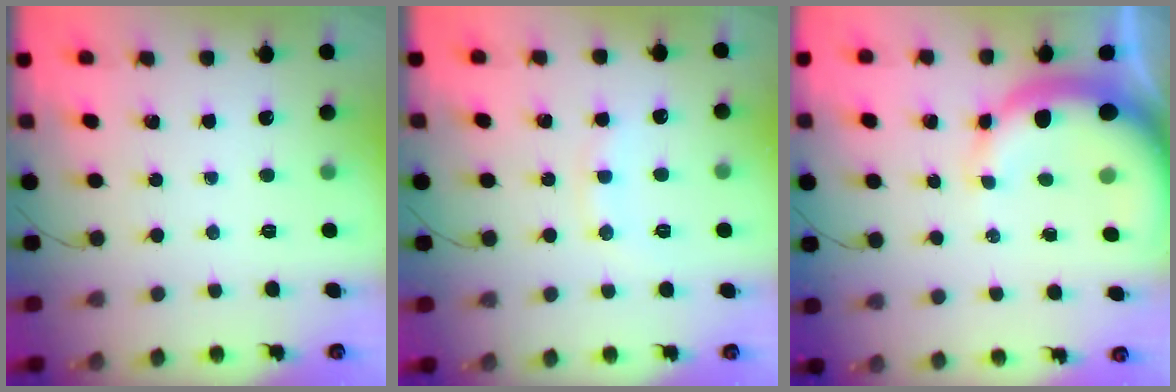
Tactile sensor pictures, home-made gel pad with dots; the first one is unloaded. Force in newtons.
{"total": 7.3, "press": 7.2, "slide": 1.1}
{"total": 11.9, "press": 11.7, "slide": 2.3}